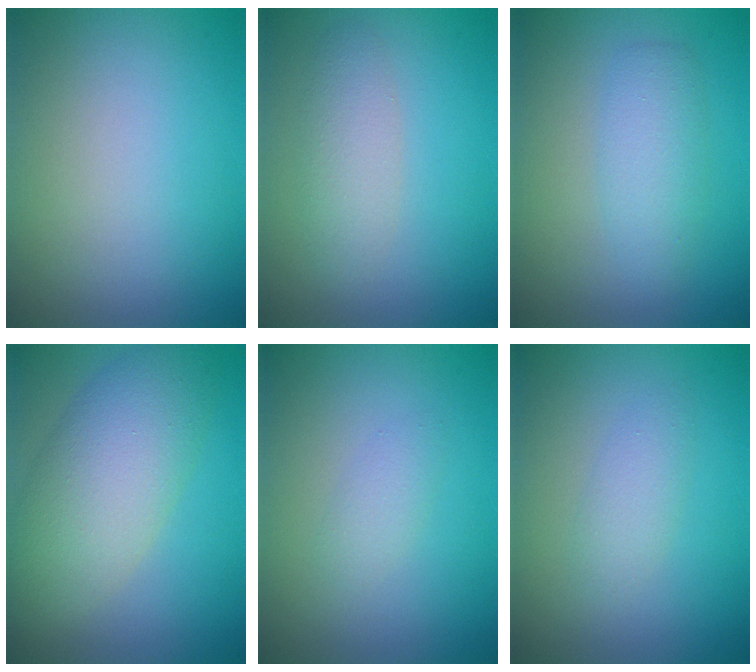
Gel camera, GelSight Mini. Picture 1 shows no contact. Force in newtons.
{"total": 2.6, "press": 2.6, "slide": 0.2}
{"total": 2.9, "press": 2.9, "slide": 0.1}
{"total": 7.5, "press": 7.5, "slide": 0.2}
{"total": 1.3, "press": 1.3, "slide": 0.1}
{"total": 1.8, "press": 1.8, "slide": 0.0}